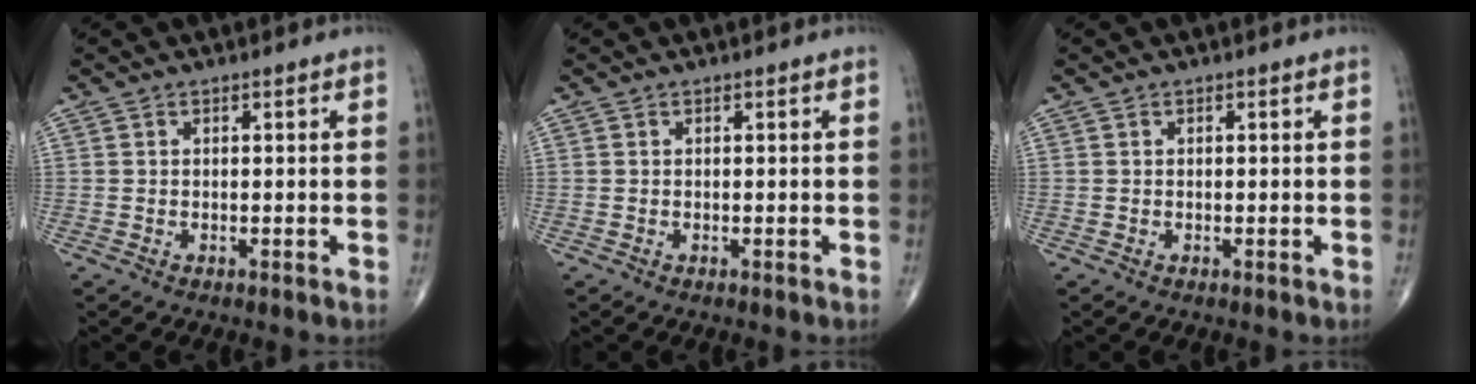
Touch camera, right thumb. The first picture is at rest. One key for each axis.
{"total": 0.0}
{"total": 0.0}